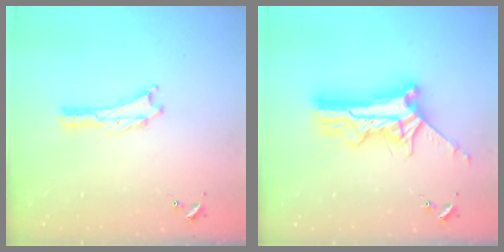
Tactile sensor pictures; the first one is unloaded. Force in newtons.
{"total": 11.9, "press": 11.8, "slide": 1.0}